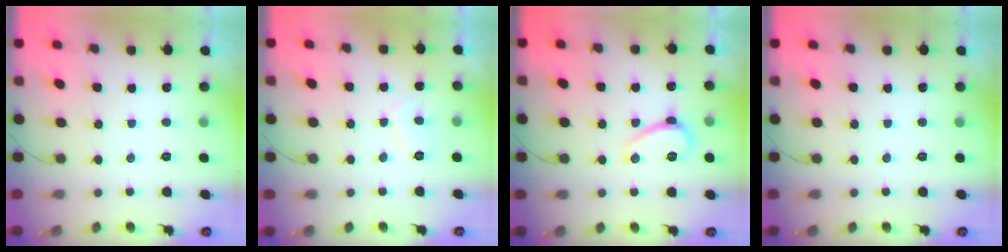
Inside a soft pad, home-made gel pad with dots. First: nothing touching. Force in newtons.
{"total": 1.3, "press": 1.2, "slide": 0.6}
{"total": 5.0, "press": 4.9, "slide": 0.7}
{"total": 0.0}